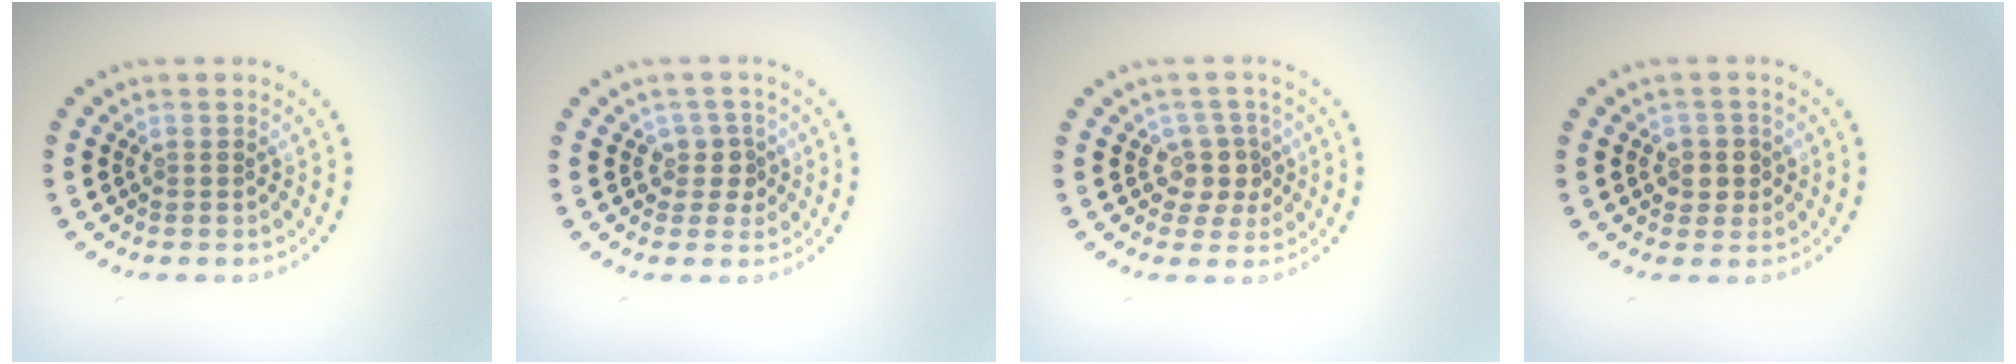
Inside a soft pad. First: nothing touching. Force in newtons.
{"total": 2.0, "press": 1.6, "slide": 1.2}
{"total": 2.5, "press": 2.0, "slide": 1.4}
{"total": 1.9, "press": 1.8, "slide": 0.8}